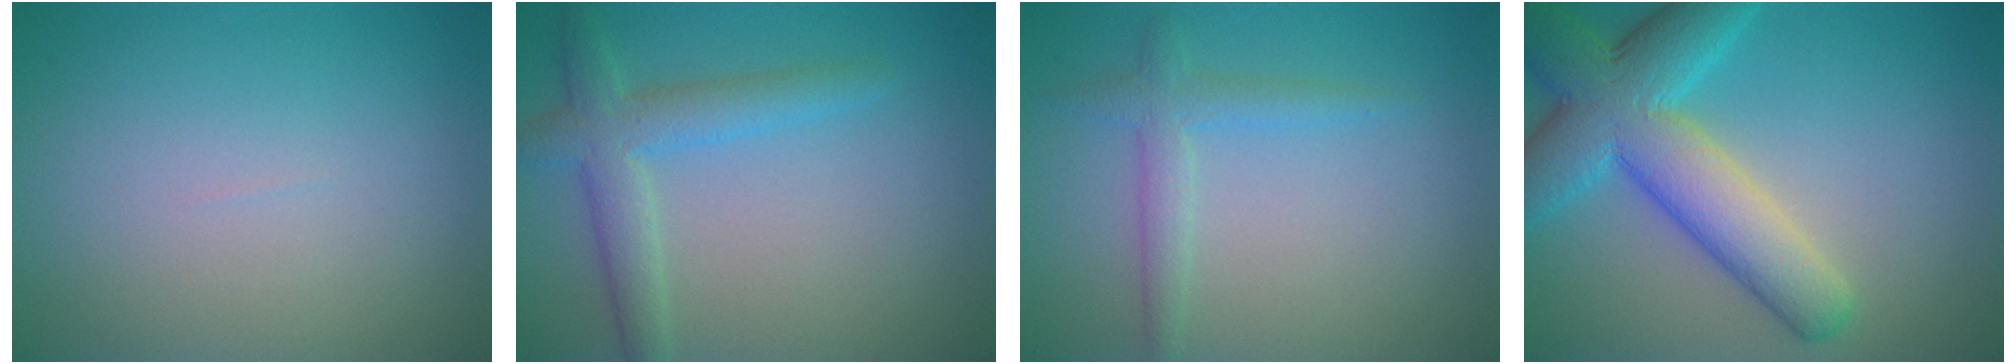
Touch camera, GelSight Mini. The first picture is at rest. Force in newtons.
{"total": 3.8, "press": 3.8, "slide": 0.2}
{"total": 2.2, "press": 2.2, "slide": 0.1}
{"total": 9.0, "press": 9.0, "slide": 0.3}